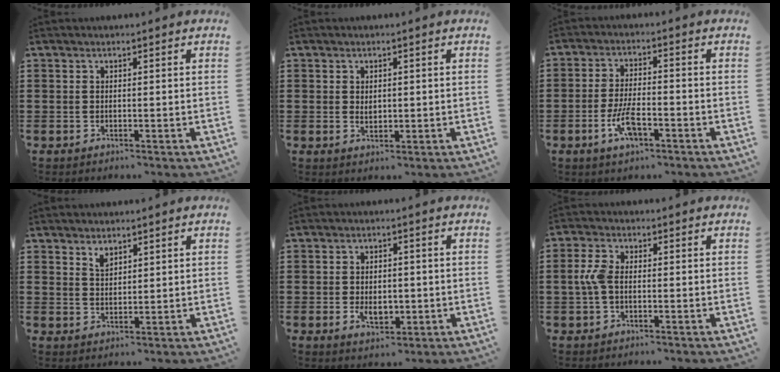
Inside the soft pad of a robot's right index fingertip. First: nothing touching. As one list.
[{"total": 1.5, "force": [0.2, 1.0, 1.1], "torque": [-0.023, 0.007, 0.003]}, {"total": 6.2, "force": [-2.6, 2.4, 5.1], "torque": [-0.117, -0.003, -0.054]}, {"total": 2.2, "force": [1.8, 1.0, 0.7], "torque": [-0.019, 0.001, 0.034]}, {"total": 3.9, "force": [-0.8, 2.5, 2.9], "torque": [-0.048, 0.002, -0.015]}, {"total": 4.3, "force": [-0.3, 2.4, 3.5], "torque": [-0.097, -0.004, -0.014]}]